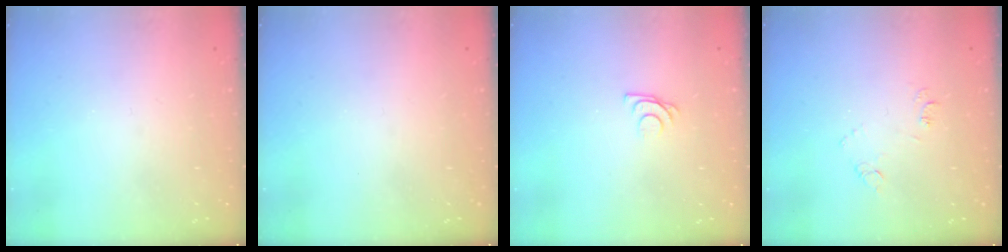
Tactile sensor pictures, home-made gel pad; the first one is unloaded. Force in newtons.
{"total": 0.0}
{"total": 6.1, "press": 6.0, "slide": 0.7}
{"total": 7.9, "press": 7.9, "slide": 0.6}